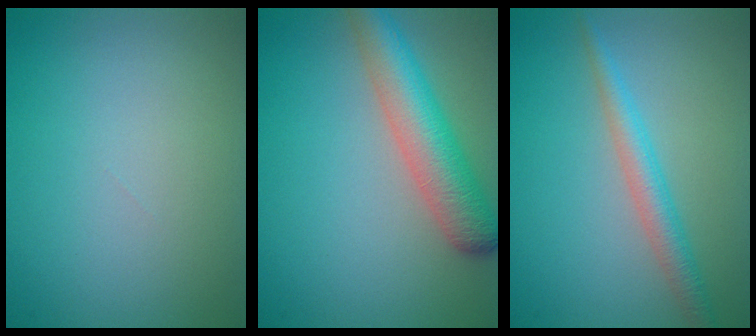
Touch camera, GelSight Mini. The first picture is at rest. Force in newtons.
{"total": 5.7, "press": 5.7, "slide": 0.2}
{"total": 2.7, "press": 2.7, "slide": 0.1}